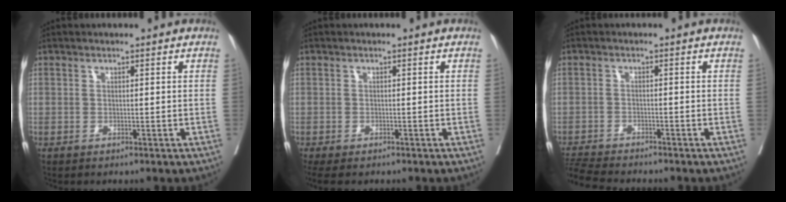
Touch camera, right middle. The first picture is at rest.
{"total": 5.2, "force": [-4.2, 1.6, 2.6], "torque": [-0.042, -0.012, -0.063]}
{"total": 6.8, "force": [-6.5, 0.1, 2.0], "torque": [-0.038, -0.019, -0.111]}